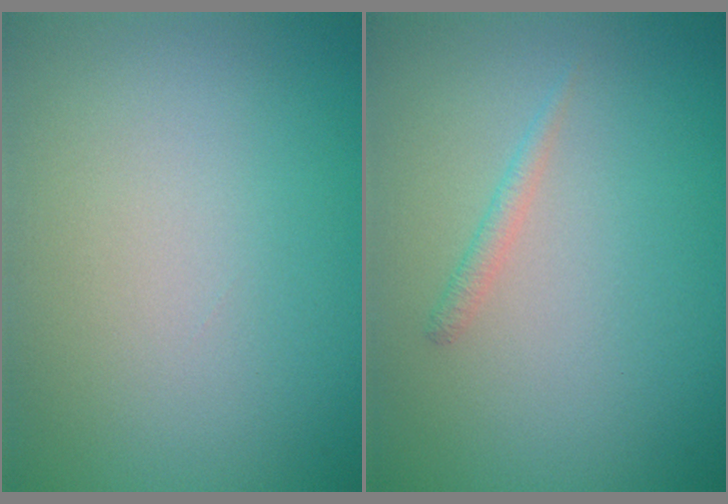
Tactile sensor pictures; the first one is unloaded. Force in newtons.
{"total": 0.9, "press": 0.9, "slide": 0.0}